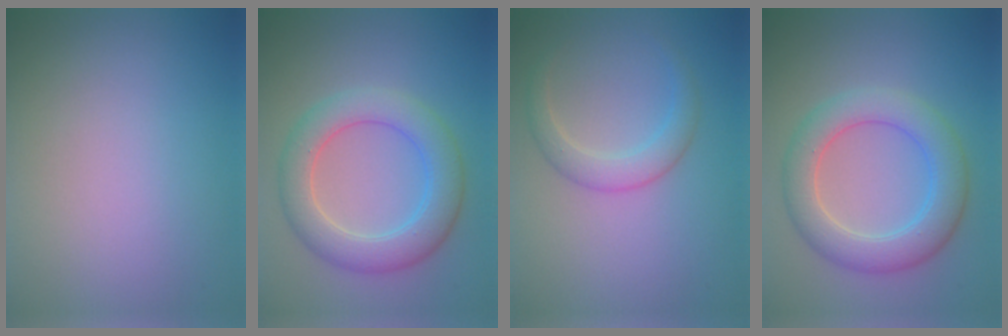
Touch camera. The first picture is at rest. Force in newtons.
{"total": 5.0, "press": 5.0, "slide": 0.0}
{"total": 2.5, "press": 2.5, "slide": 0.2}
{"total": 5.0, "press": 5.0, "slide": 0.0}